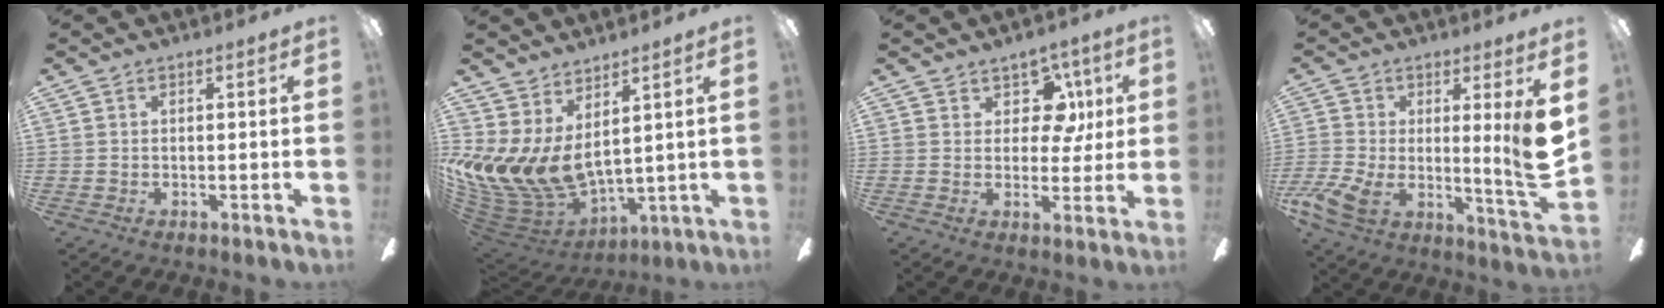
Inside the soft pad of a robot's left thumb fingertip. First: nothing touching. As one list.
[{"total": 11.9, "force": [2.1, 7.5, 9.1], "torque": [-0.225, -0.045, 0.046]}, {"total": 9.1, "force": [3.9, 6.6, 5.0], "torque": [-0.067, -0.006, 0.071]}, {"total": 15.4, "force": [0.5, 5.0, 14.6], "torque": [-0.250, -0.031, 0.011]}]